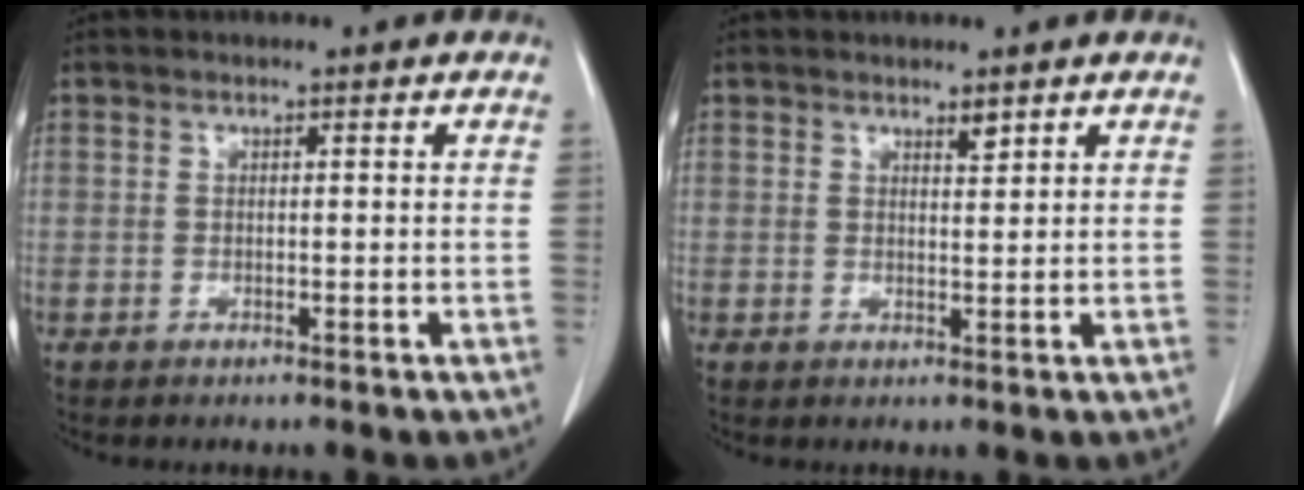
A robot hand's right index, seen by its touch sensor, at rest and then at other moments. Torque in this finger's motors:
{"motor_torque": [-0.03, 0.07, 0.07, 0.00]}